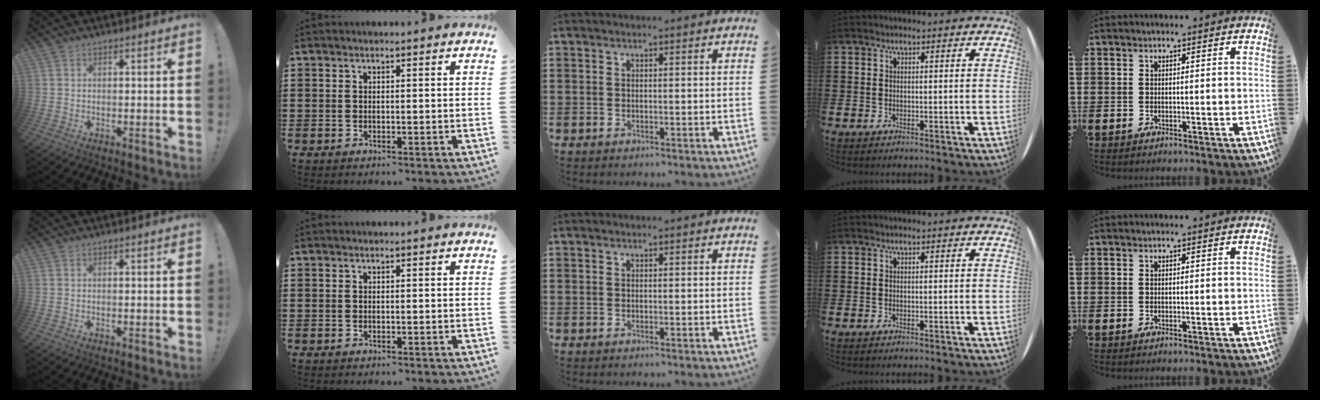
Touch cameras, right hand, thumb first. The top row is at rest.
{}